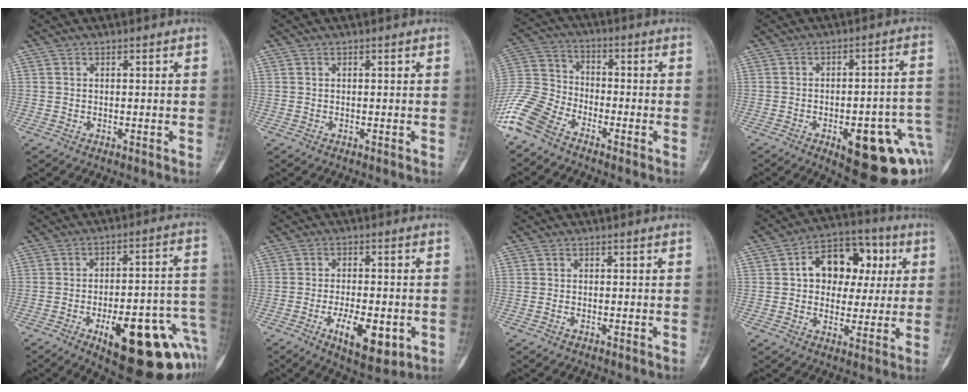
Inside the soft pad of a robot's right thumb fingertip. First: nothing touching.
{"total": 0.0}
{"total": 11.9, "force": [-8.5, 6.2, 5.5], "torque": [-0.115, 0.037, -0.179]}
{"total": 19.0, "force": [-6.9, 7.0, 16.2], "torque": [-0.138, 0.036, -0.068]}
{"total": 24.5, "force": [-9.3, 8.7, 21.0], "torque": [-0.207, 0.043, -0.110]}
{"total": 10.1, "force": [-3.6, 4.2, 8.5], "torque": [-0.127, 0.002, -0.048]}
{"total": 0.7, "force": [-0.4, 0.4, 0.5], "torque": [-0.012, 0.004, -0.005]}
{"total": 14.1, "force": [3.0, 10.2, 9.3], "torque": [-0.087, 0.018, 0.038]}